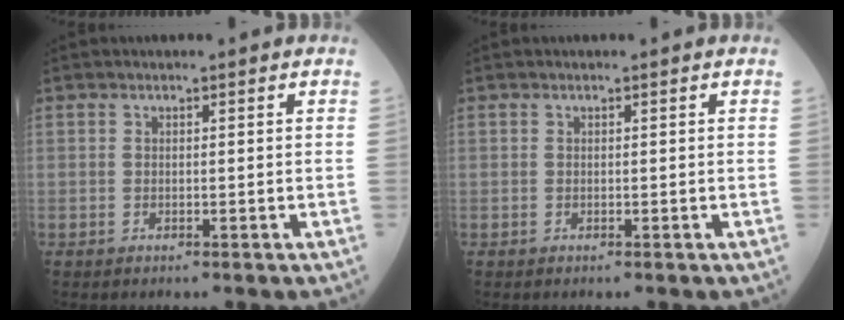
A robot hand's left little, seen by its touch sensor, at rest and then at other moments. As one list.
[{"total": 0.0}]